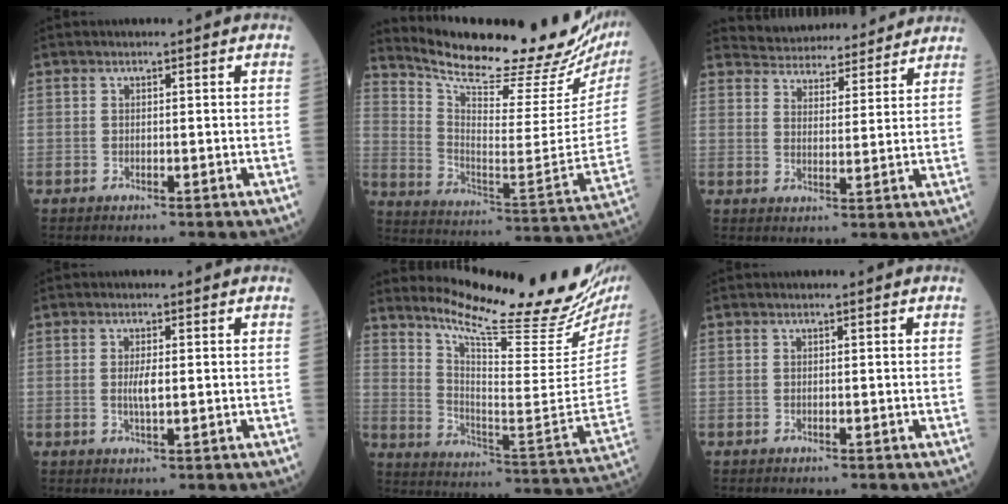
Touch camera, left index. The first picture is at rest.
{"total": 27.7, "force": [24.0, 4.2, 13.2], "torque": [-0.225, -0.078, 0.328]}
{"total": 13.6, "force": [13.0, 3.1, 2.3], "torque": [-0.023, 0.021, 0.174]}
{"total": 2.5, "force": [0.1, 0.5, 2.4], "torque": [-0.051, -0.002, 0.003]}
{"total": 24.2, "force": [21.0, 0.5, 11.9], "torque": [-0.190, -0.100, 0.294]}
{"total": 0.0}